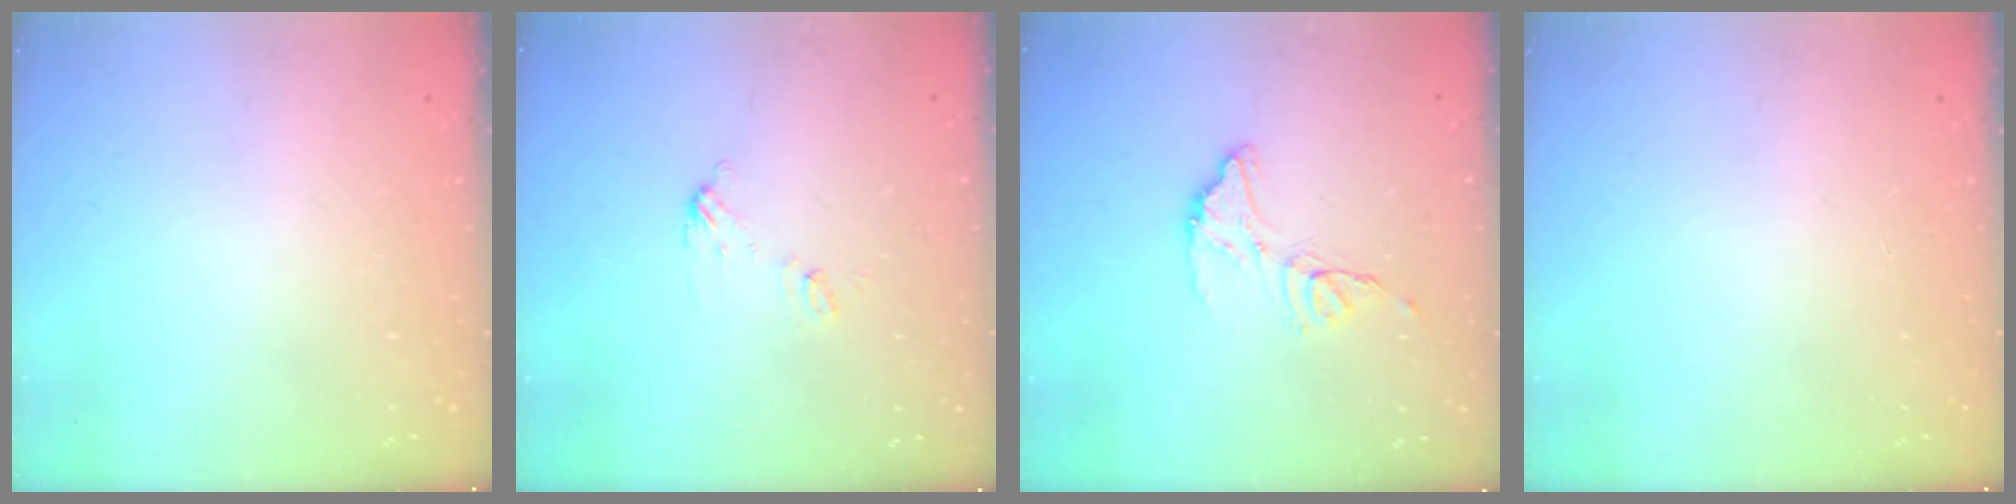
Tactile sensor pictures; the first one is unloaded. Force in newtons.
{"total": 5.7, "press": 5.7, "slide": 0.5}
{"total": 11.3, "press": 11.2, "slide": 0.9}
{"total": 0.0}